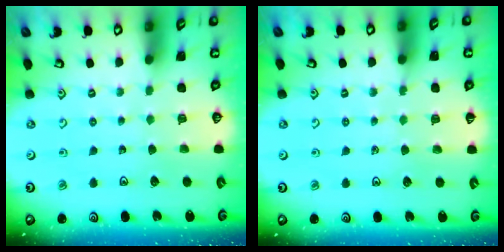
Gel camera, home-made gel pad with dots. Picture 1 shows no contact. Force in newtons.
{"total": 4.5, "press": 4.3, "slide": 1.3}